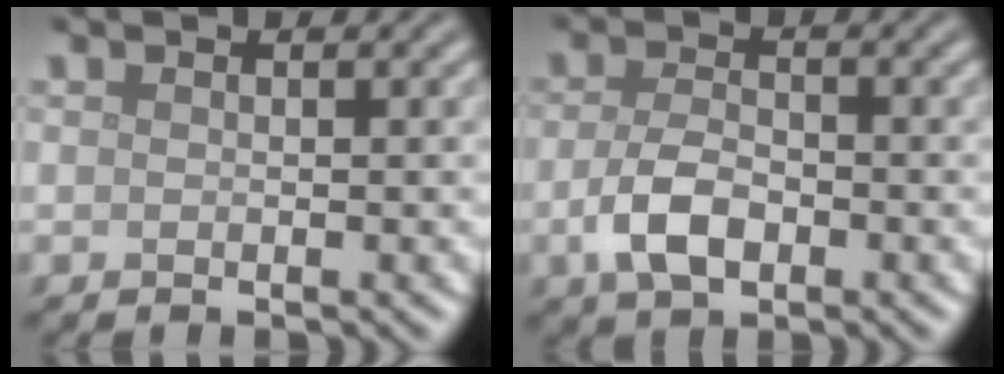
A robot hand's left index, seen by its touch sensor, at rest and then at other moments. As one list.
[{"total": 3.9, "force": [-1.3, 2.1, 3.0], "torque": [-0.065, -0.003, -0.030]}]